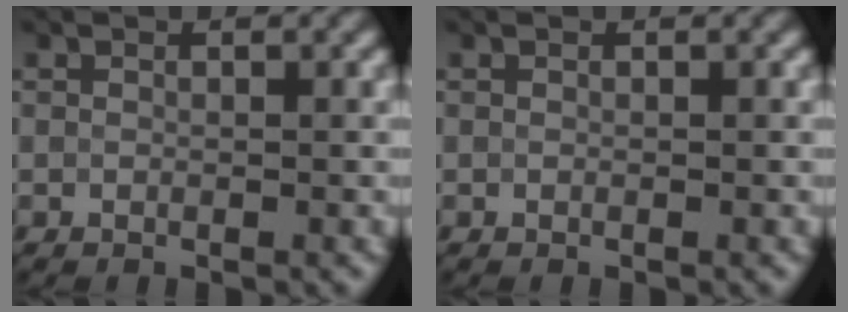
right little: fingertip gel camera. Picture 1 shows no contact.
{"total": 0.0}